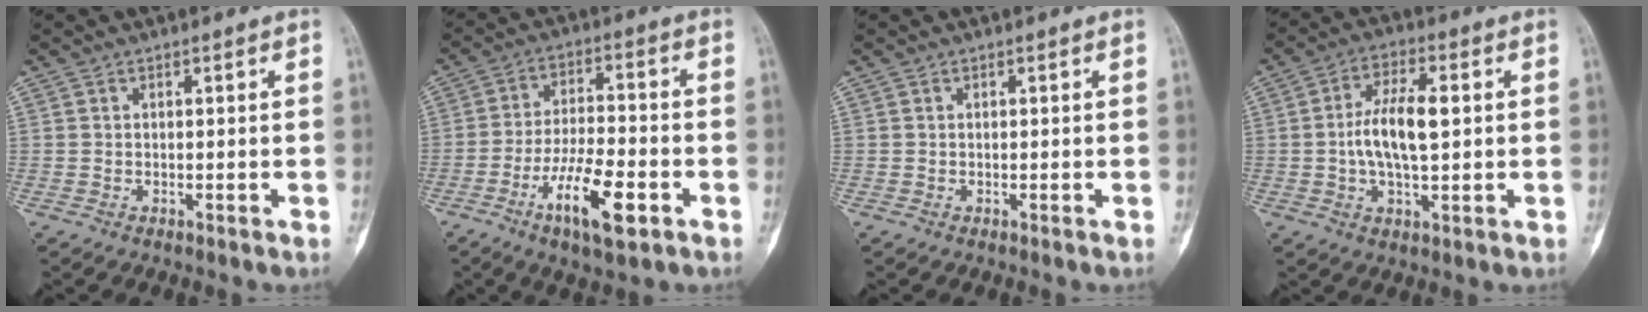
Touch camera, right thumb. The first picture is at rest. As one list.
[{"total": 12.2, "force": [-5.4, 3.8, 10.2], "torque": [-0.187, 0.021, -0.092]}, {"total": 0.0}, {"total": 10.0, "force": [0.5, 4.4, 9.0], "torque": [-0.169, 0.009, 0.007]}]